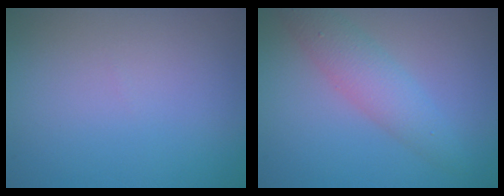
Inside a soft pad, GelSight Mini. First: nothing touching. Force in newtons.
{"total": 3.5, "press": 3.5, "slide": 0.1}